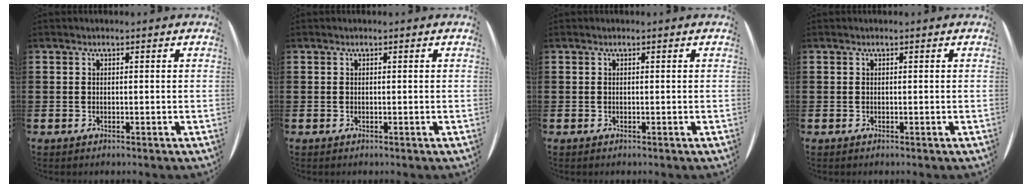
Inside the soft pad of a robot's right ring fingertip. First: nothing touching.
{"total": 0.0}
{"total": 0.0}
{"total": 0.0}